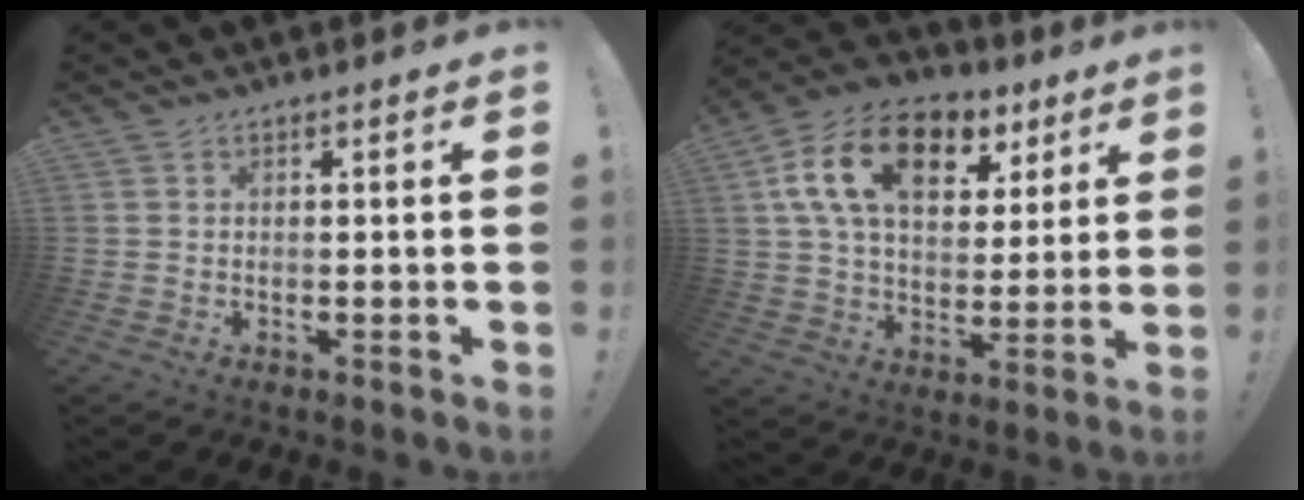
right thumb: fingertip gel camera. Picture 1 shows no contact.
{"total": 18.6, "force": [8.2, 11.4, 12.2], "torque": [-0.196, -0.022, 0.148]}